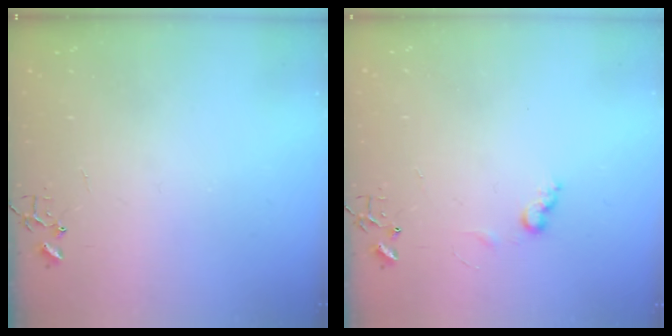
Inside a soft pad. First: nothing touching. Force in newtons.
{"total": 6.5, "press": 6.5, "slide": 0.1}